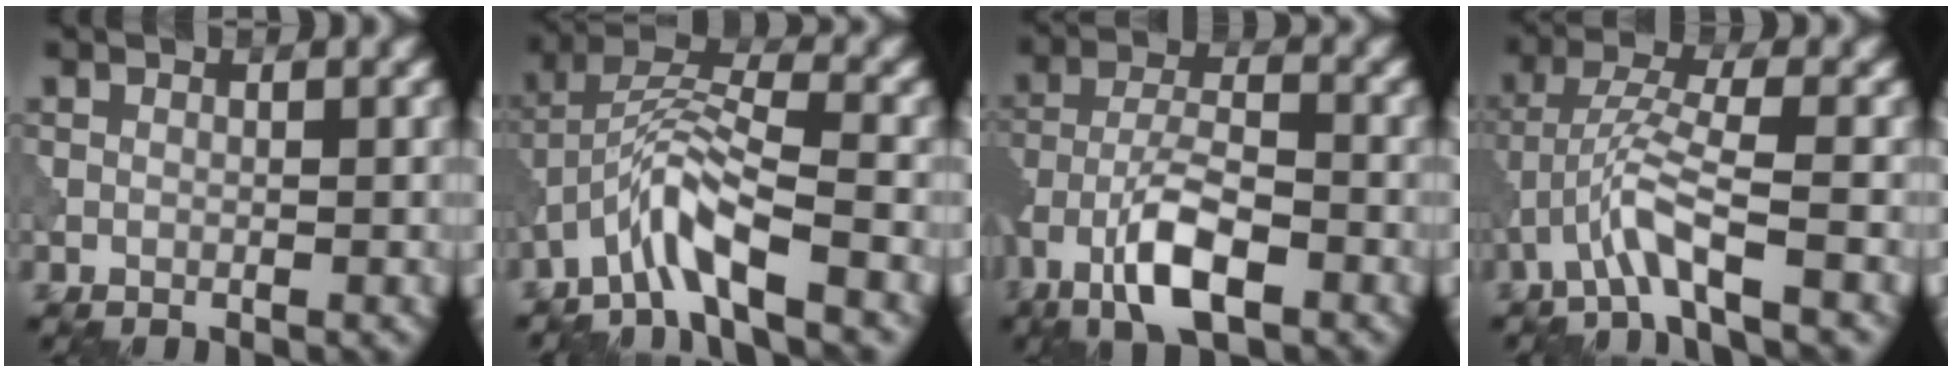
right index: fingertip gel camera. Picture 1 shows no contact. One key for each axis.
{"total": 5.4, "fx": -3.6, "fy": 0.8, "fz": 4.0, "tx": -0.080, "ty": 0.011, "tz": -0.078}
{"total": 6.6, "fx": -3.7, "fy": 2.3, "fz": 4.9, "tx": -0.095, "ty": 0.006, "tz": -0.077}
{"total": 4.2, "fx": -2.5, "fy": 0.3, "fz": 3.3, "tx": -0.069, "ty": 0.014, "tz": -0.056}